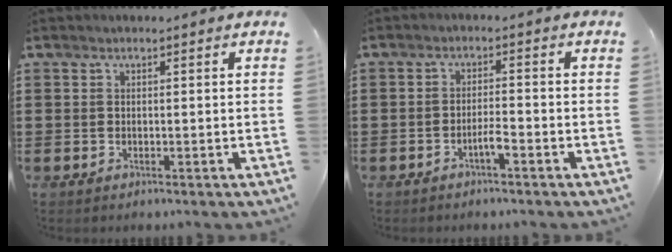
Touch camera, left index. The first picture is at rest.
{"total": 2.4, "force": [-1.5, 0.3, 1.8], "torque": [-0.035, 0.004, -0.028]}